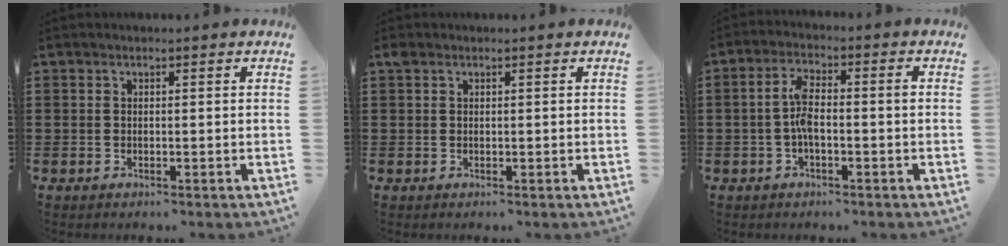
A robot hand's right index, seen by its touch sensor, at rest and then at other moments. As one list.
[{"total": 0.8, "force": [0.3, 0.7, 0.4], "torque": [-0.011, 0.005, 0.006]}, {"total": 5.4, "force": [-0.7, 1.7, 5.1], "torque": [-0.105, 0.004, -0.018]}]